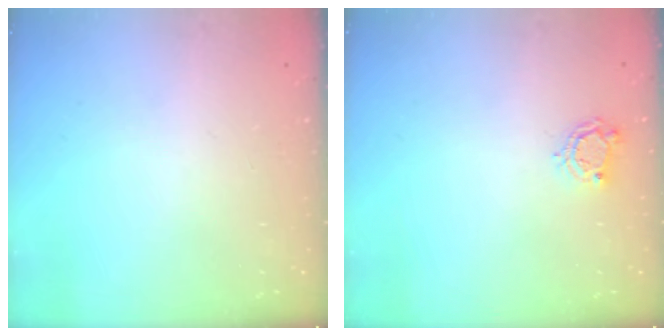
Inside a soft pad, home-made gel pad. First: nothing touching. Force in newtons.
{"total": 5.7, "press": 5.7, "slide": 0.4}